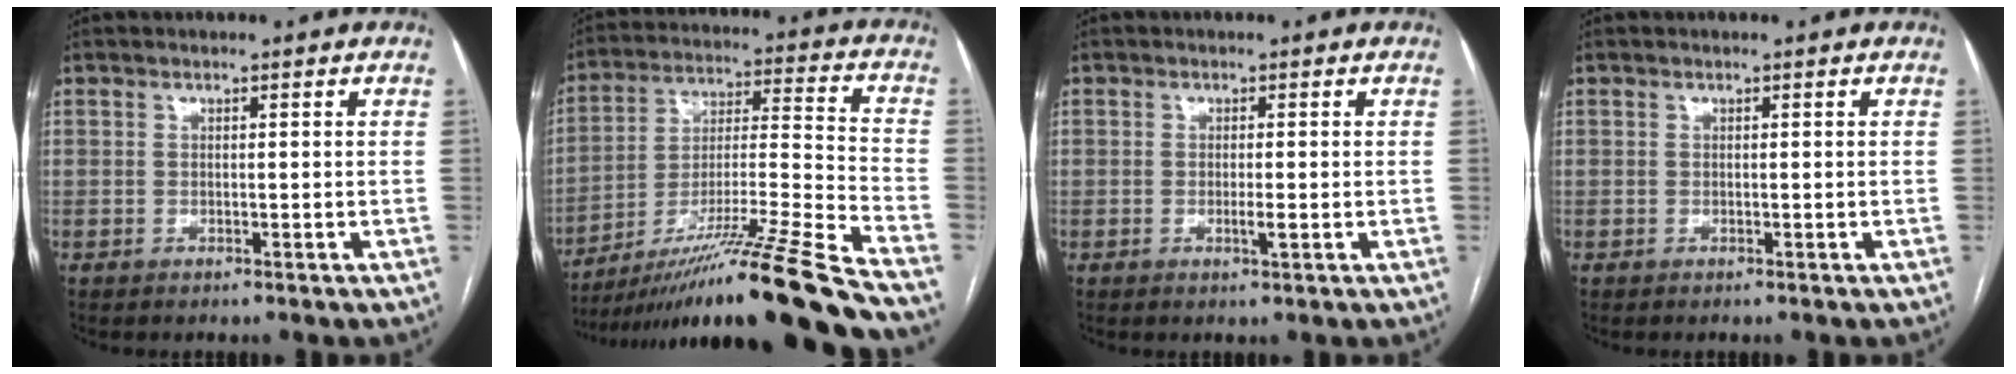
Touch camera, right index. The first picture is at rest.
{"total": 24.4, "force": [-19.4, -2.3, 14.6], "torque": [-0.203, -0.026, -0.330]}
{"total": 1.6, "force": [-0.4, 0.4, 1.5], "torque": [-0.026, -0.002, -0.007]}
{"total": 0.0}